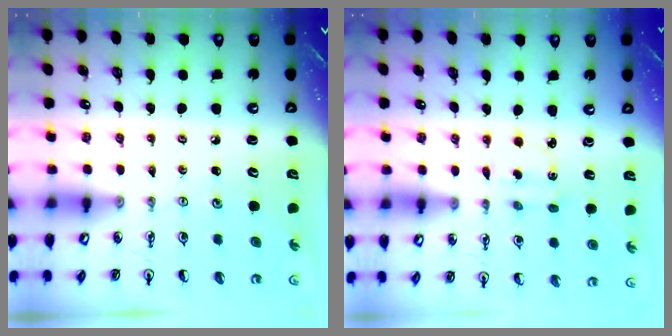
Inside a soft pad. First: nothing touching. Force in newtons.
{"total": 2.1, "press": 2.0, "slide": 0.6}